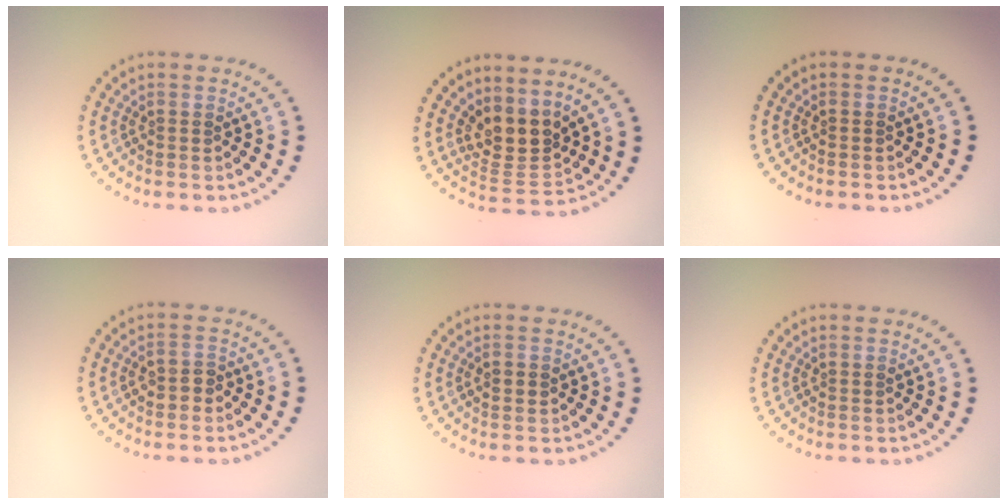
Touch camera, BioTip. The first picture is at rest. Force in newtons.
{"total": 3.5, "press": 2.7, "slide": 2.2}
{"total": 0.0}
{"total": 1.7, "press": 1.6, "slide": 0.3}
{"total": 1.3, "press": 1.3, "slide": 0.2}
{"total": 0.0}